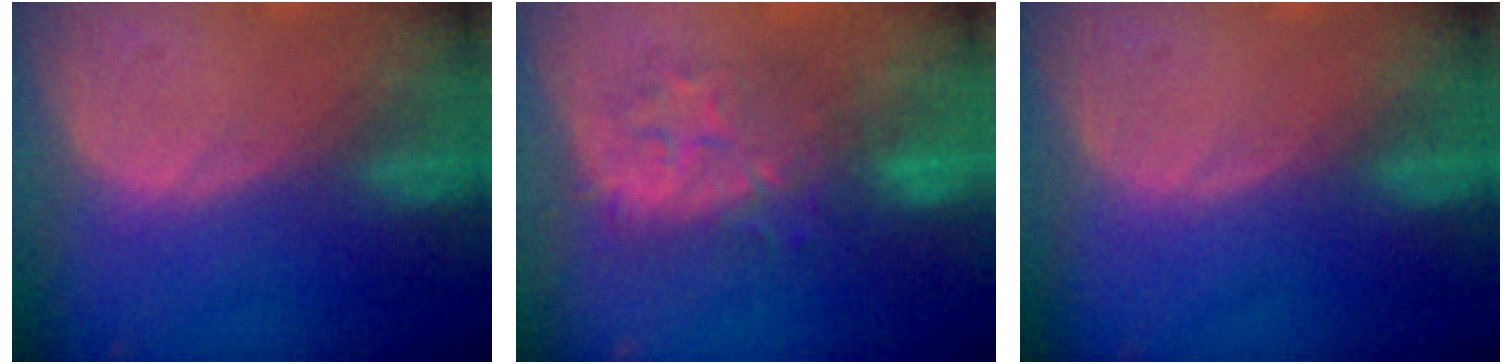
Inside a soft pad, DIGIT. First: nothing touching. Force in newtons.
{"total": 8.0, "press": 8.0, "slide": 0.9}
{"total": 0.0}